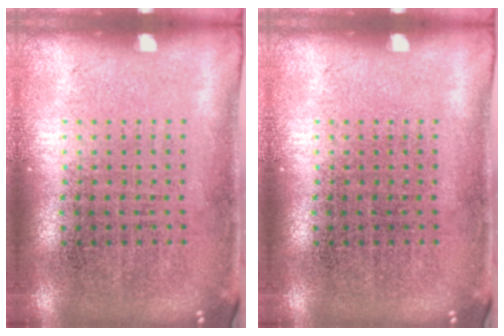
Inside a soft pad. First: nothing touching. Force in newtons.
{"total": 0.0}